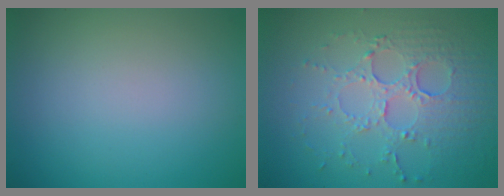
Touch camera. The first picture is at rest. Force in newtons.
{"total": 5.6, "press": 3.9, "slide": 4.1}